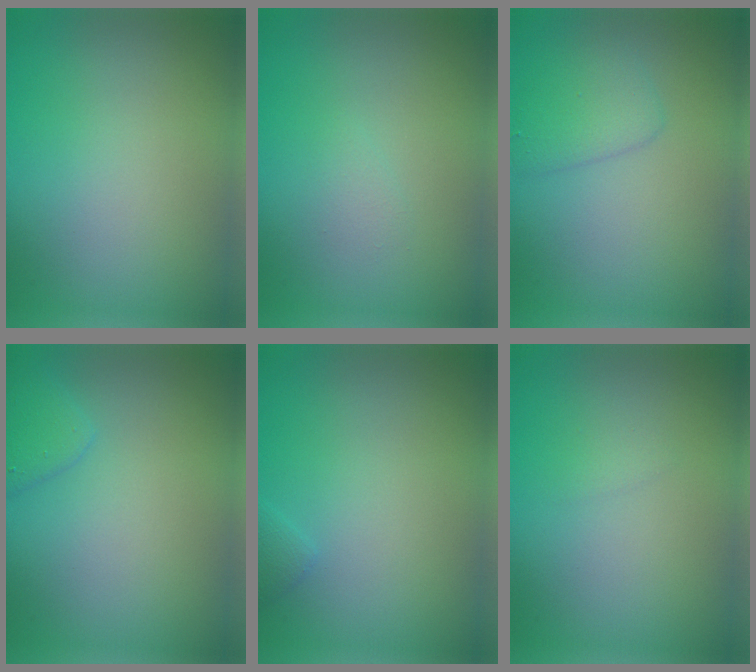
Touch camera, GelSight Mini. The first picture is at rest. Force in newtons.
{"total": 0.6, "press": 0.6, "slide": 0.1}
{"total": 2.3, "press": 2.3, "slide": 0.2}
{"total": 1.9, "press": 1.9, "slide": 0.1}
{"total": 0.7, "press": 0.7, "slide": 0.1}
{"total": 0.6, "press": 0.6, "slide": 0.0}